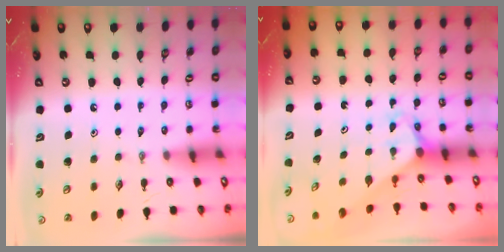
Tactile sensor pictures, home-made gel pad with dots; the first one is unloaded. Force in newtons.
{"total": 2.8, "press": 2.8, "slide": 0.2}